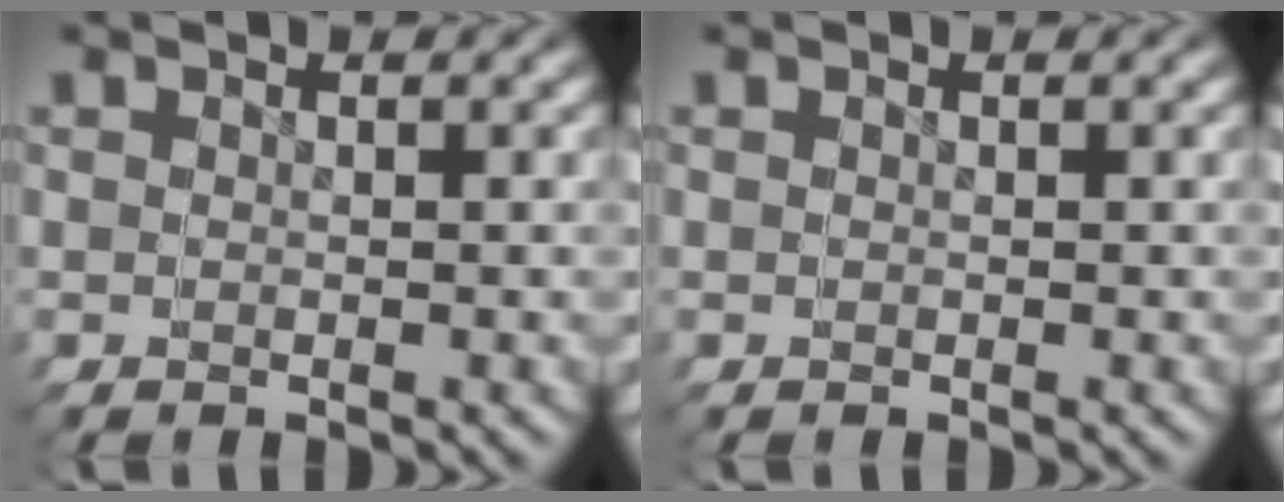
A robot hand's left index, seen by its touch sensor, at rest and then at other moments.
{"total": 0.0}